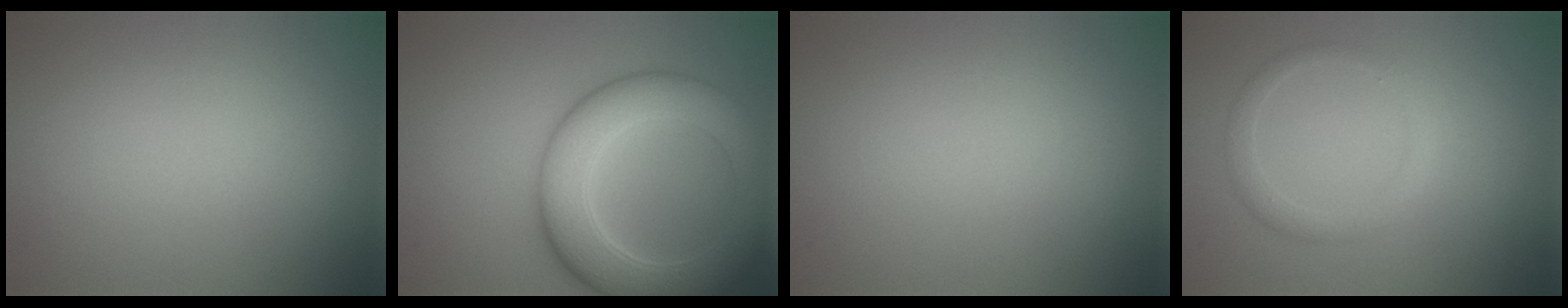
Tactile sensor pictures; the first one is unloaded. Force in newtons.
{"total": 8.6, "press": 8.6, "slide": 0.1}
{"total": 0.0}
{"total": 1.7, "press": 1.7, "slide": 0.2}